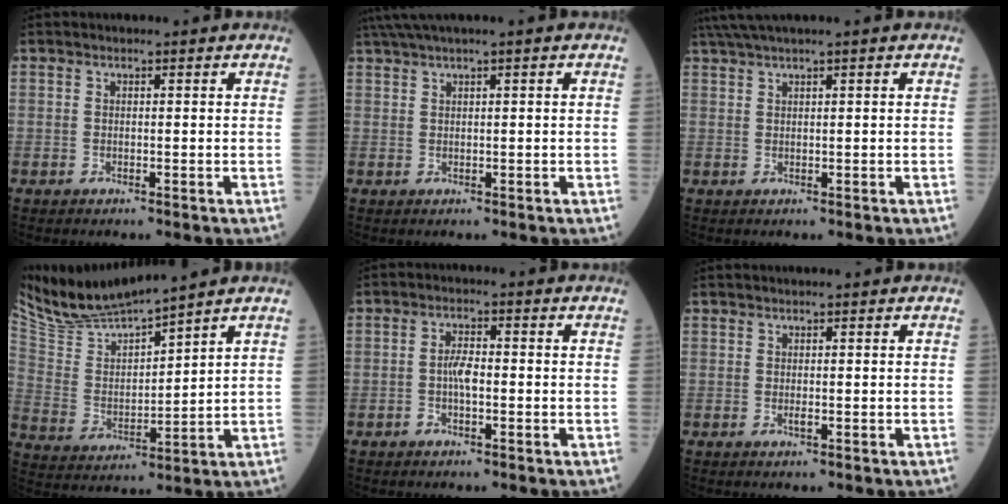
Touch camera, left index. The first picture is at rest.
{"total": 3.0, "force": [2.0, -0.6, 2.2], "torque": [-0.052, 0.019, 0.047]}
{"total": 3.1, "force": [2.3, -0.7, 1.9], "torque": [-0.047, 0.018, 0.052]}
{"total": 11.0, "force": [10.4, -0.7, 3.4], "torque": [-0.087, 0.002, 0.216]}
{"total": 2.9, "force": [-0.8, 0.9, 2.6], "torque": [-0.054, 0.001, -0.016]}
{"total": 0.5, "force": [0.1, 0.1, 0.5], "torque": [-0.012, 0.001, 0.002]}